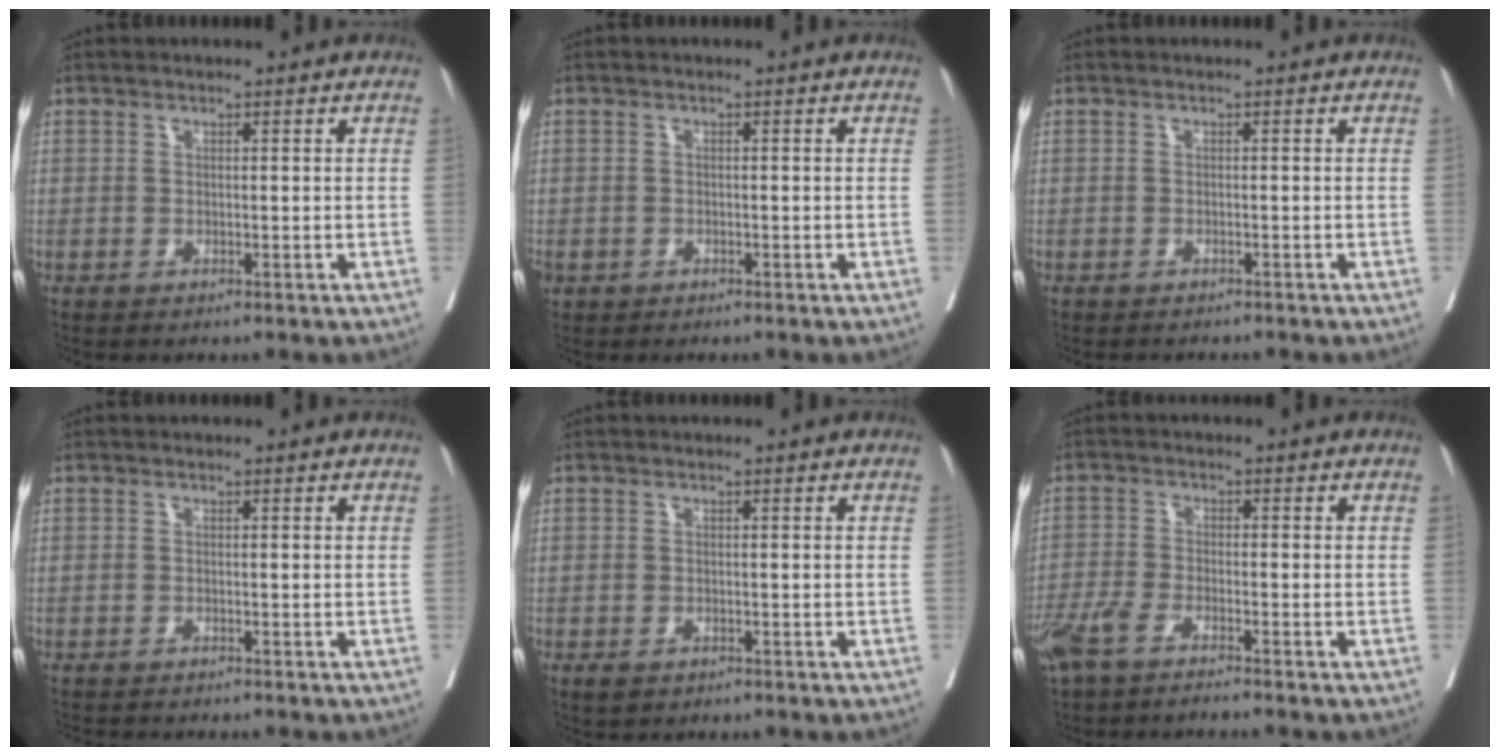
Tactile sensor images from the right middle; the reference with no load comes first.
{"total": 1.2, "force": [-0.6, 1.0, 0.4], "torque": [-0.010, 0.002, -0.009]}
{"total": 2.3, "force": [-2.2, 0.6, 0.5], "torque": [-0.009, -0.005, -0.028]}
{"total": 2.8, "force": [-2.7, 0.4, 0.9], "torque": [-0.015, -0.006, -0.038]}
{"total": 1.5, "force": [-0.9, 1.0, 0.7], "torque": [-0.014, 0.000, -0.008]}
{"total": 5.1, "force": [-4.0, 1.0, 3.0], "torque": [-0.061, -0.006, -0.079]}